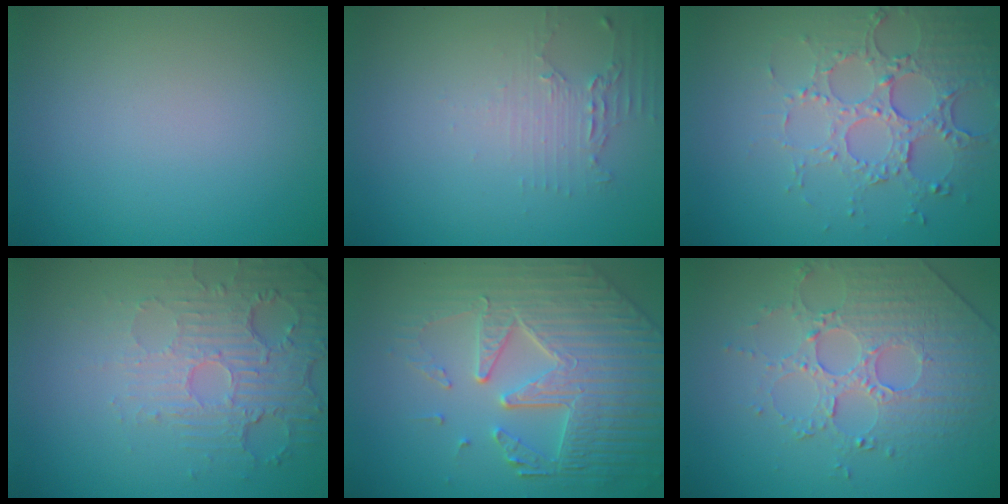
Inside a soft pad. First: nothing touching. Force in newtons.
{"total": 1.9, "press": 1.3, "slide": 1.4}
{"total": 4.5, "press": 3.5, "slide": 2.7}
{"total": 6.0, "press": 3.6, "slide": 4.8}
{"total": 7.8, "press": 5.9, "slide": 5.1}
{"total": 4.7, "press": 3.9, "slide": 2.6}